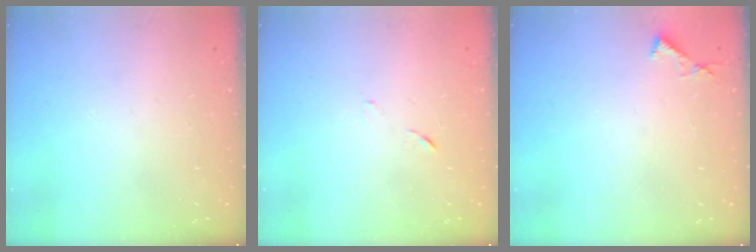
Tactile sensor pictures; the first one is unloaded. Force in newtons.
{"total": 5.0, "press": 4.9, "slide": 0.6}
{"total": 3.6, "press": 3.6, "slide": 0.3}